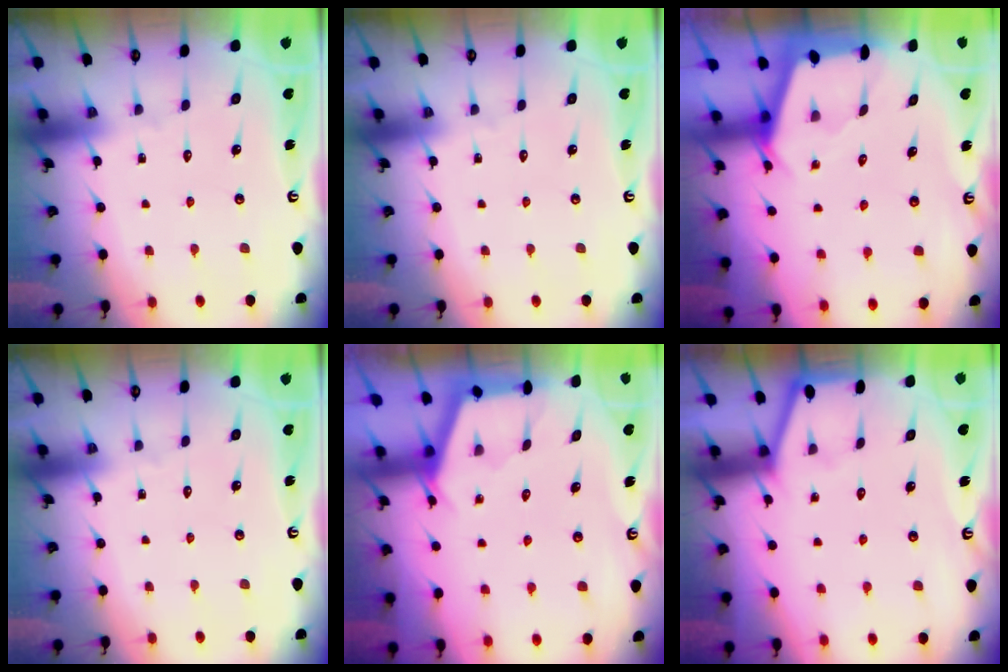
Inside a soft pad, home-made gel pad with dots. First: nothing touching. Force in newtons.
{"total": 0.0}
{"total": 2.4, "press": 2.4, "slide": 0.3}
{"total": 0.0}
{"total": 2.8, "press": 2.8, "slide": 0.3}
{"total": 1.9, "press": 1.9, "slide": 0.3}